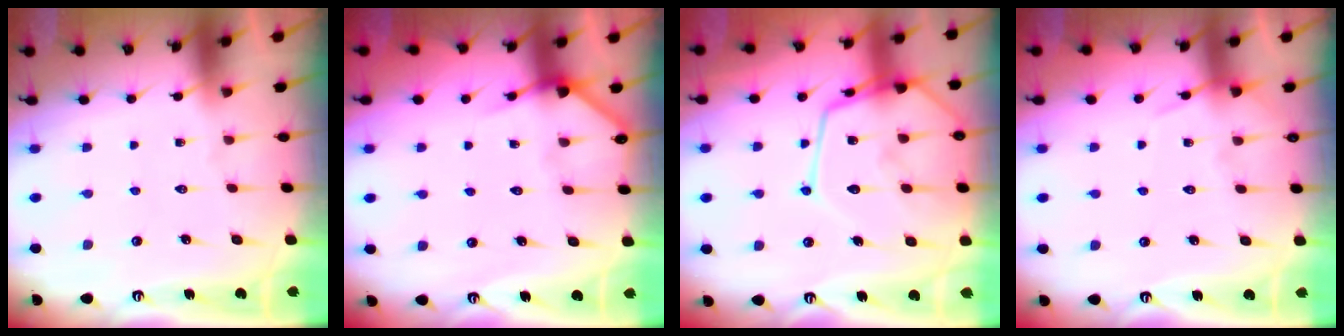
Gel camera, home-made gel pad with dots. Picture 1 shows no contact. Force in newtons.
{"total": 4.5, "press": 4.5, "slide": 0.3}
{"total": 18.2, "press": 18.2, "slide": 1.6}
{"total": 6.9, "press": 6.9, "slide": 0.9}